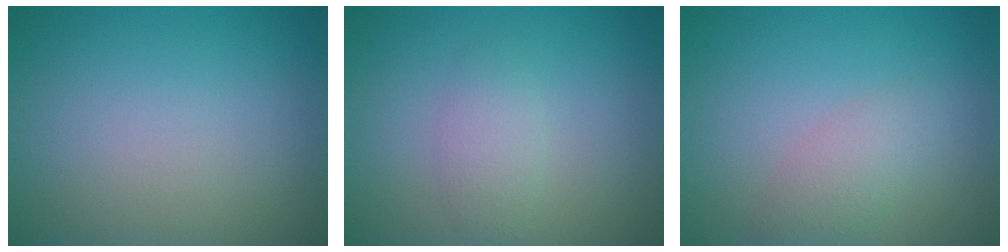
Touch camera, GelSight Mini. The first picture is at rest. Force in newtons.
{"total": 1.8, "press": 1.8, "slide": 0.1}
{"total": 2.3, "press": 2.3, "slide": 0.0}